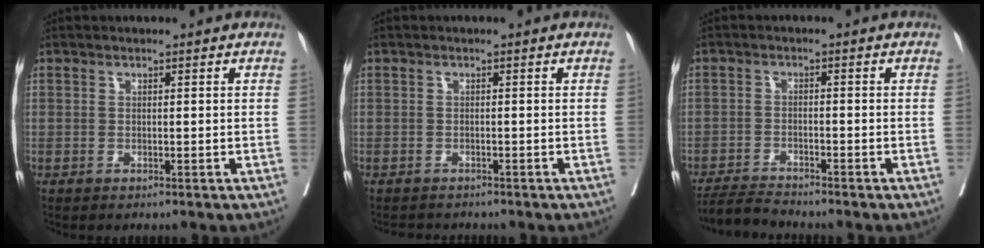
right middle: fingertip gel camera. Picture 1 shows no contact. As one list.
[{"total": 2.9, "force": [-2.7, 0.9, 0.5], "torque": [-0.007, -0.006, -0.039]}, {"total": 3.8, "force": [-3.7, -0.7, 0.3], "torque": [-0.007, -0.018, -0.069]}]